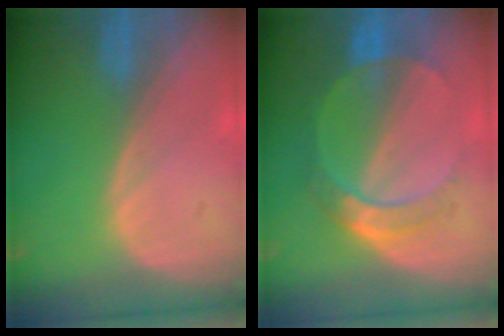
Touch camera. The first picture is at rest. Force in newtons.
{"total": 7.1, "press": 6.4, "slide": 3.1}